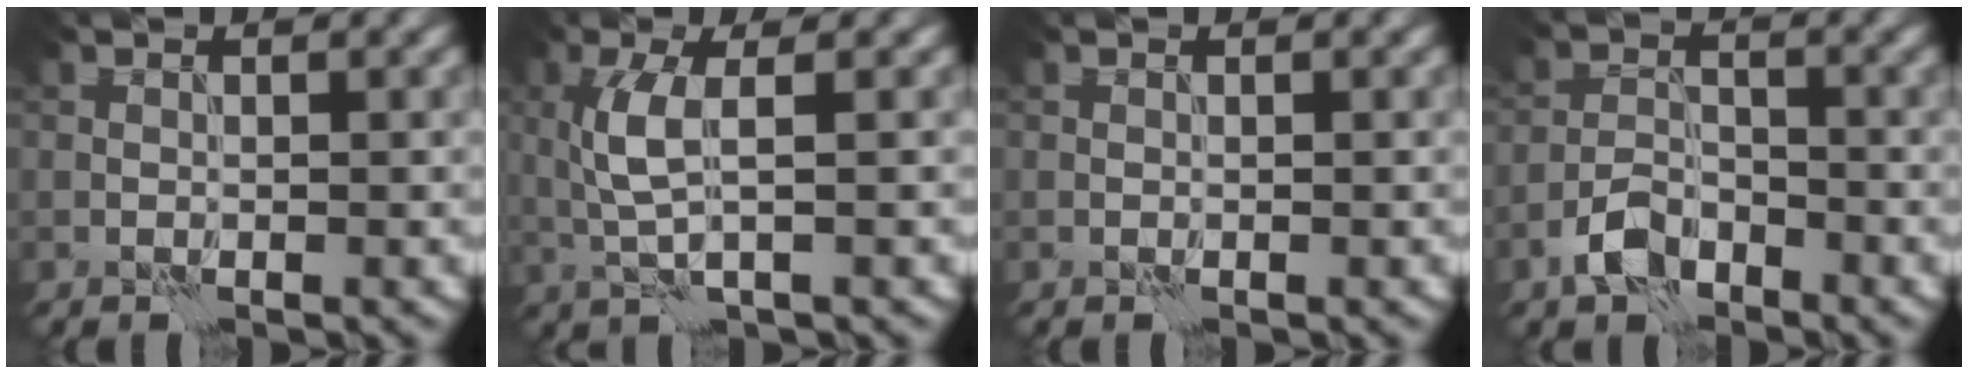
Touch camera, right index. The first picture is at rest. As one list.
[{"total": 3.6, "force": [0.5, 0.9, 3.4], "torque": [-0.077, 0.000, 0.012]}, {"total": 0.0}, {"total": 3.5, "force": [-2.4, 1.8, 1.8], "torque": [-0.032, 0.006, -0.055]}]